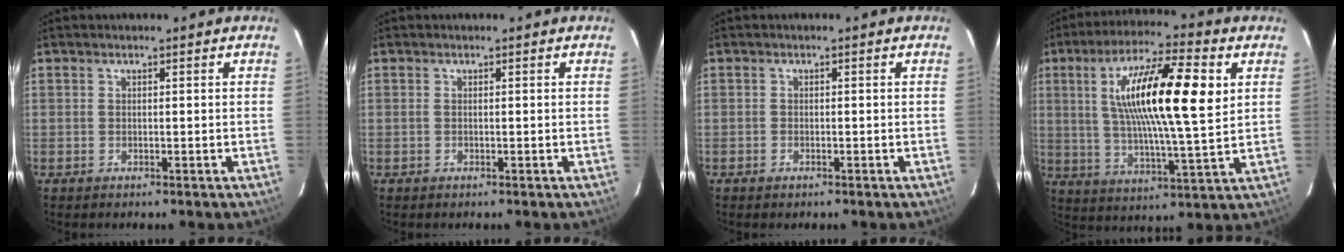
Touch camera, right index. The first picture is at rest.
{"total": 0.0}
{"total": 0.9, "force": [-0.6, 0.6, 0.2], "torque": [-0.005, 0.000, -0.011]}
{"total": 19.1, "force": [5.3, 3.6, 17.9], "torque": [-0.315, 0.015, 0.087]}